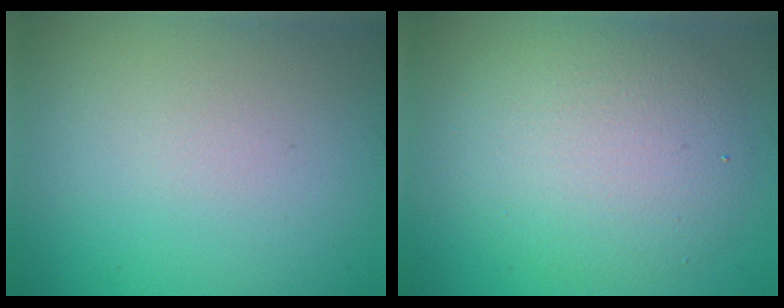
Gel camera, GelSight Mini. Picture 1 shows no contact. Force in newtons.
{"total": 5.7, "press": 5.7, "slide": 0.3}